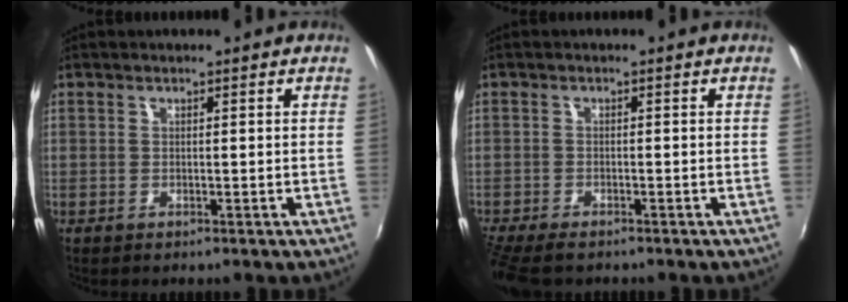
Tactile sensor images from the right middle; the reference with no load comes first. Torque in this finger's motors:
{"motor_torque": [0.71, -0.70, 0.25, 0.09]}